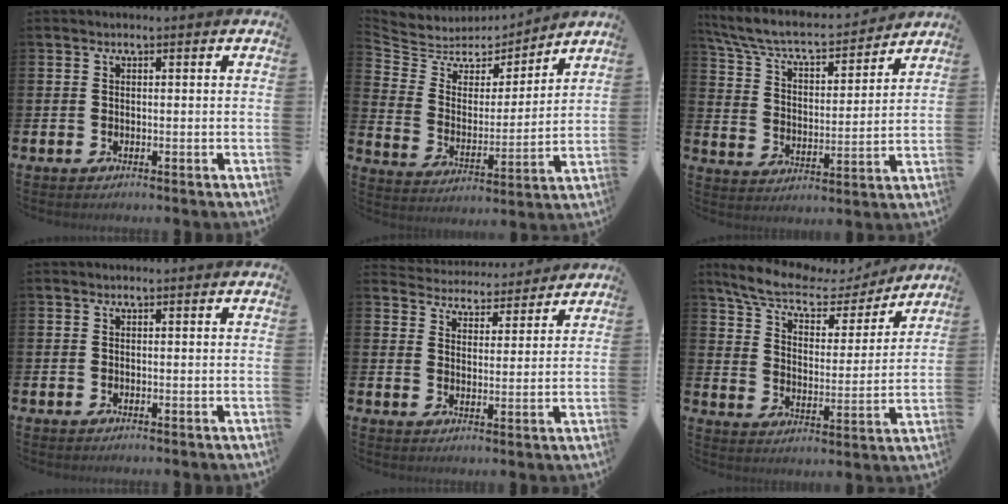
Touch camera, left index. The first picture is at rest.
{"total": 5.3, "force": [4.7, 2.5, 0.1], "torque": [-0.045, -0.044, 0.078]}
{"total": 7.6, "force": [6.8, 1.9, 2.7], "torque": [-0.088, -0.049, 0.114]}
{"total": 0.0}
{"total": 4.4, "force": [4.2, 1.0, -0.5], "torque": [-0.011, -0.038, 0.073]}
{"total": 7.9, "force": [6.8, 2.6, 3.2], "torque": [-0.093, -0.042, 0.113]}